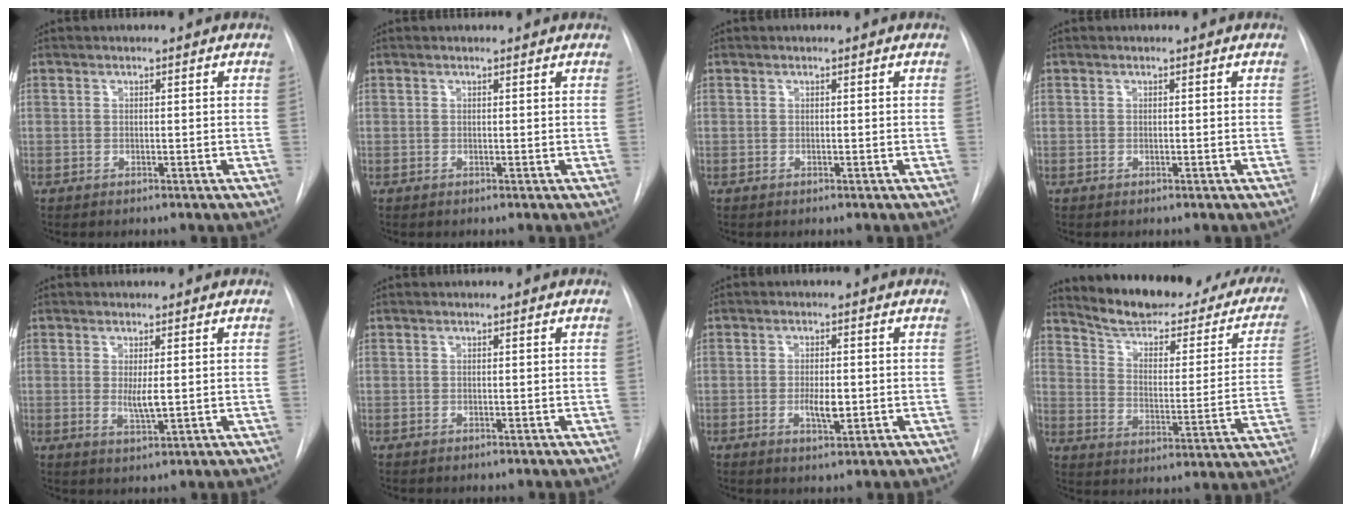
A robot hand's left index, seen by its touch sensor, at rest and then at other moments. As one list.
[{"total": 1.3, "force": [1.3, 0.1, 0.1], "torque": [-0.011, 0.010, 0.015]}, {"total": 0.0}, {"total": 0.0}, {"total": 2.8, "force": [0.3, 0.5, 2.7], "torque": [-0.054, -0.009, 0.011]}, {"total": 0.0}, {"total": 3.5, "force": [-0.6, 1.2, 3.2], "torque": [-0.057, -0.003, -0.007]}, {"total": 26.2, "force": [22.4, 7.1, 11.6], "torque": [-0.152, -0.039, 0.280]}]